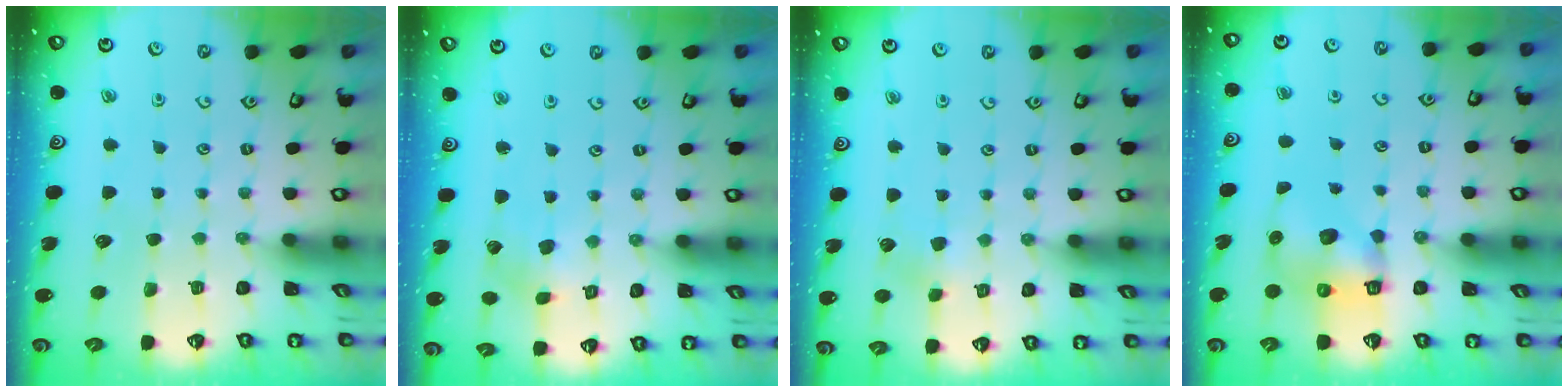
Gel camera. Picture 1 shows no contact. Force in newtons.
{"total": 2.1, "press": 2.1, "slide": 0.3}
{"total": 2.9, "press": 2.9, "slide": 0.3}
{"total": 8.0, "press": 7.9, "slide": 1.2}